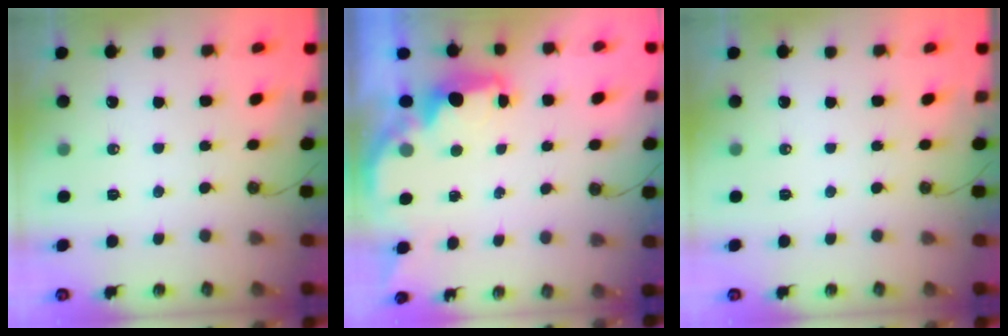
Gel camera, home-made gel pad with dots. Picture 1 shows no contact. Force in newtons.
{"total": 2.3, "press": 2.2, "slide": 0.7}
{"total": 0.0}